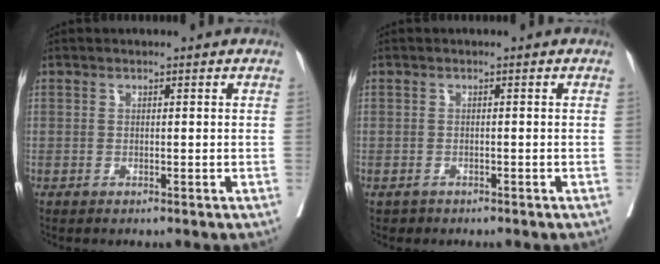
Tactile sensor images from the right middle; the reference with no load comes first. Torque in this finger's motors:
{"motor_torque": [-0.12, 0.04, -0.01, -0.01]}